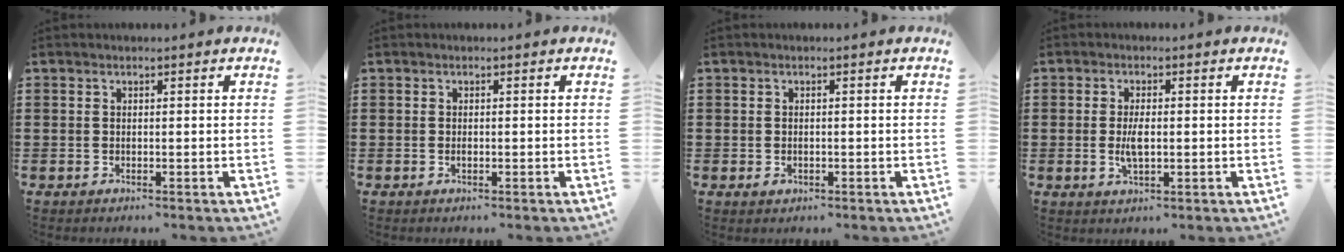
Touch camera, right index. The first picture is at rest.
{"total": 0.6, "force": [-0.2, 0.1, 0.6], "torque": [-0.012, -0.005, -0.003]}
{"total": 0.7, "force": [-0.3, 0.5, 0.4], "torque": [-0.010, 0.001, -0.005]}
{"total": 3.7, "force": [-0.3, 1.5, 3.4], "torque": [-0.078, -0.005, -0.009]}